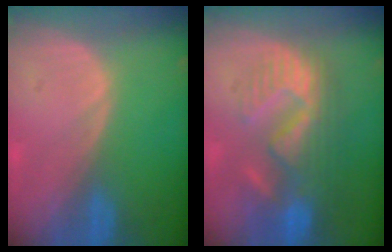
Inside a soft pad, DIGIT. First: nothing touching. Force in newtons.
{"total": 11.0, "press": 9.6, "slide": 5.2}